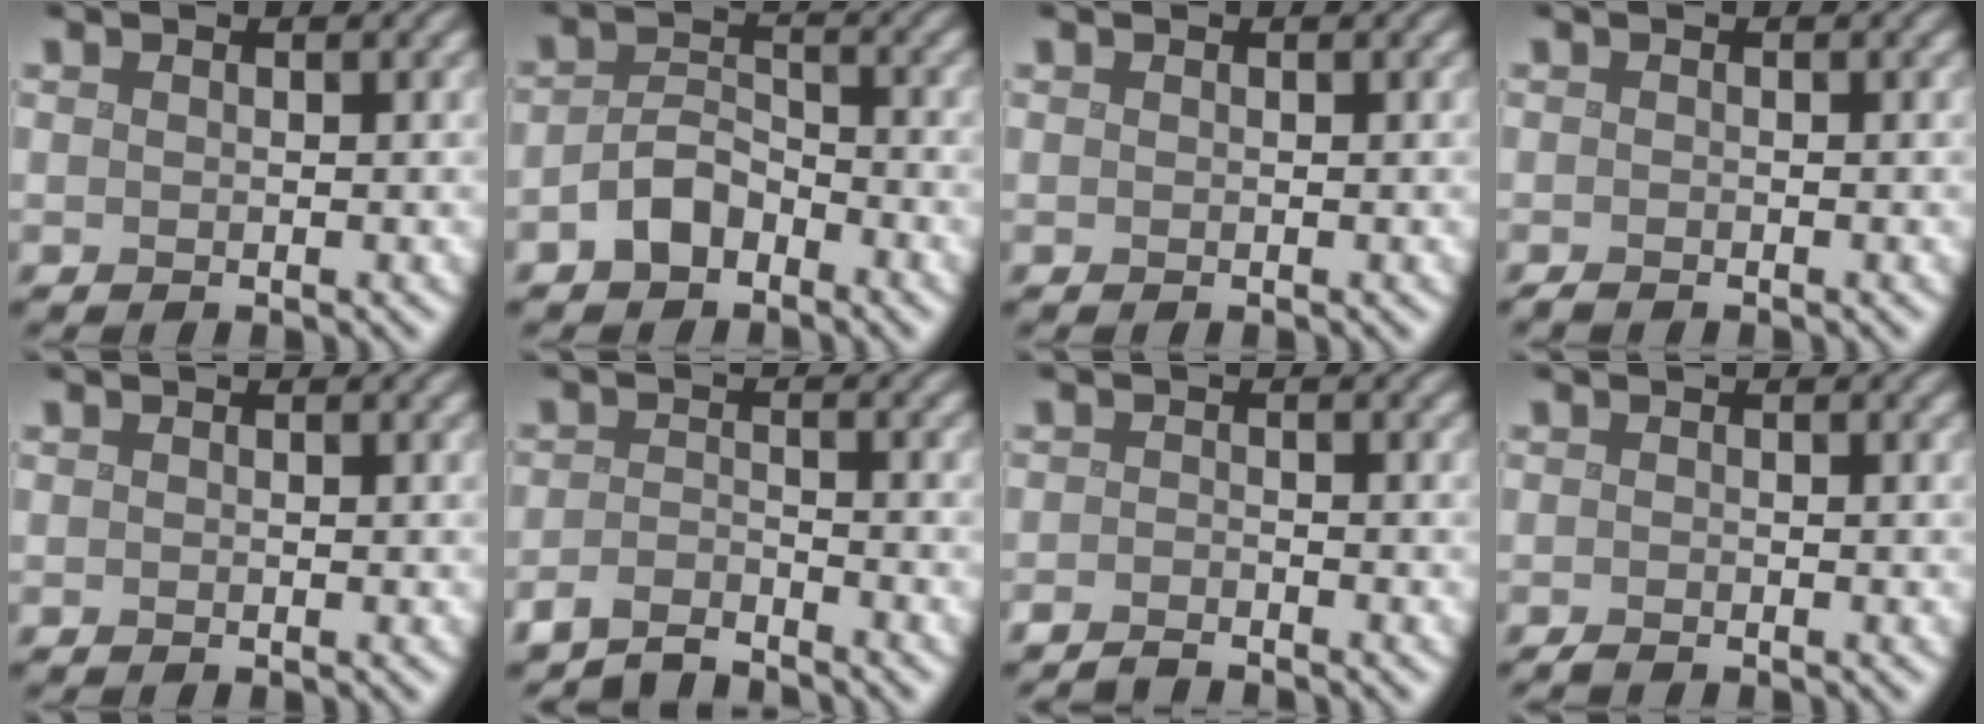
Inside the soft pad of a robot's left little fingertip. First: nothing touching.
{"total": 3.2, "force": [-2.4, 1.6, 1.5], "torque": [-0.027, 0.009, -0.050]}
{"total": 0.0}
{"total": 0.6, "force": [-0.6, 0.0, -0.1], "torque": [0.002, -0.001, -0.014]}
{"total": 0.0}
{"total": 3.0, "force": [-3.0, 0.1, 0.4], "torque": [-0.007, 0.000, -0.065]}
{"total": 1.6, "force": [-1.5, -0.2, -0.1], "torque": [0.003, 0.000, -0.033]}
{"total": 0.9, "force": [-0.9, 0.0, 0.0], "torque": [0.000, -0.001, -0.019]}